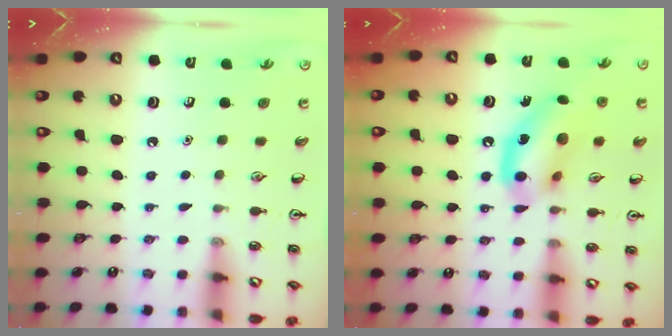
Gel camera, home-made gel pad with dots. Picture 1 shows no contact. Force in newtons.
{"total": 13.7, "press": 13.3, "slide": 3.2}